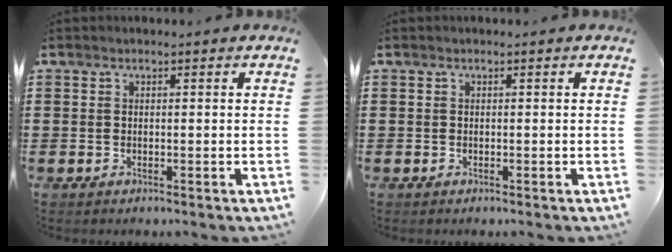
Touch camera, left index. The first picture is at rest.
{"total": 0.0}